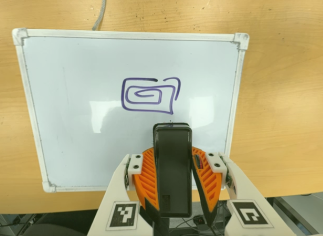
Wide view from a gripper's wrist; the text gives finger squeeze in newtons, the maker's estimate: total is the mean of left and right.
{"total": 8.1, "left": 6.4, "right": 9.8}